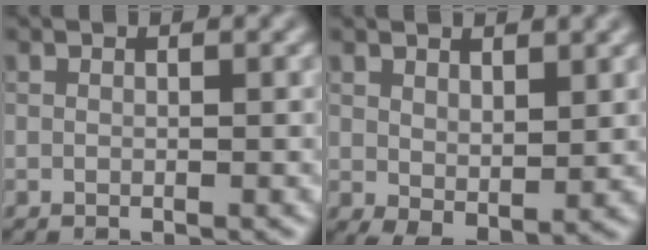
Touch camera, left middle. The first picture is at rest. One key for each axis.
{"total": 3.1, "fx": 1.1, "fy": 1.8, "fz": 2.3, "tx": -0.045, "ty": -0.009, "tz": 0.028}